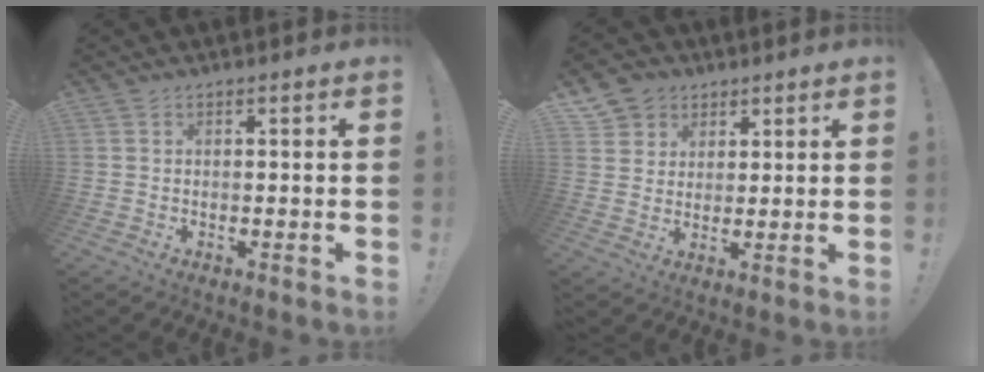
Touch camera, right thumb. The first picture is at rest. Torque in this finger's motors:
{"motor_torque": [0.14, 0.19, 0.86, 0.84, 0.31]}